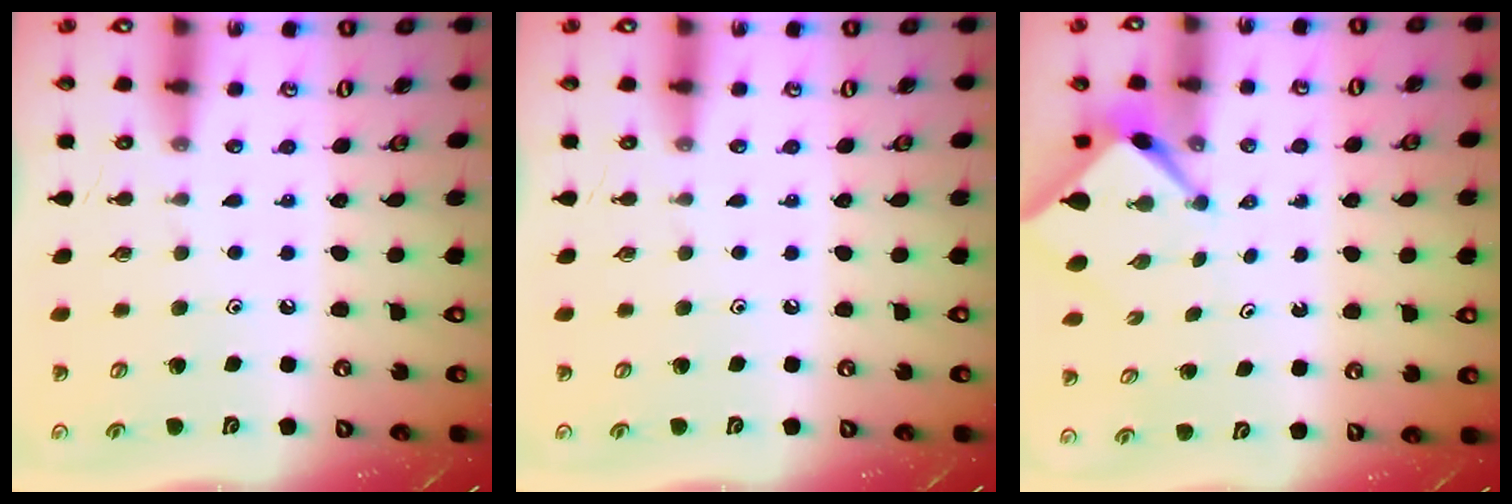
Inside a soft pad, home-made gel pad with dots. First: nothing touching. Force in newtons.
{"total": 0.0}
{"total": 2.5, "press": 2.5, "slide": 0.3}